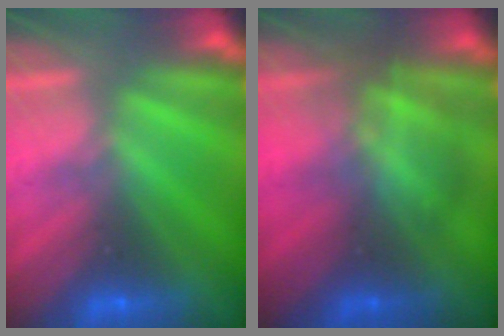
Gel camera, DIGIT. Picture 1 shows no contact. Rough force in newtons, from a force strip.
{"total": 2.9}